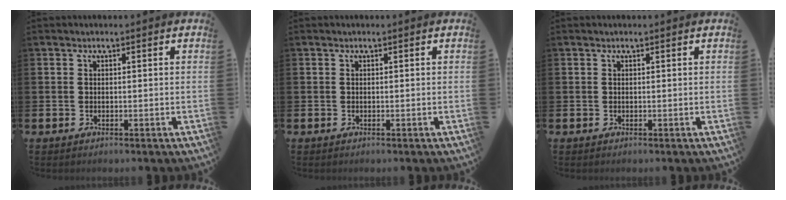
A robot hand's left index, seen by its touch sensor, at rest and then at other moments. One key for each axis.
{"total": 0.0}
{"total": 0.0}